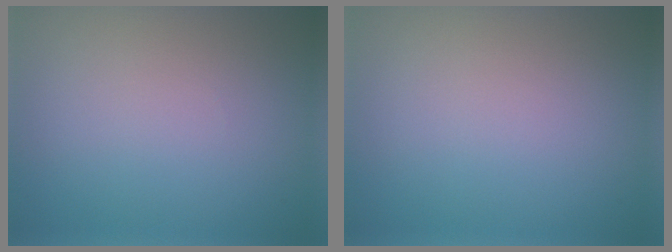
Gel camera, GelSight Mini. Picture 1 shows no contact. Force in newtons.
{"total": 0.0}